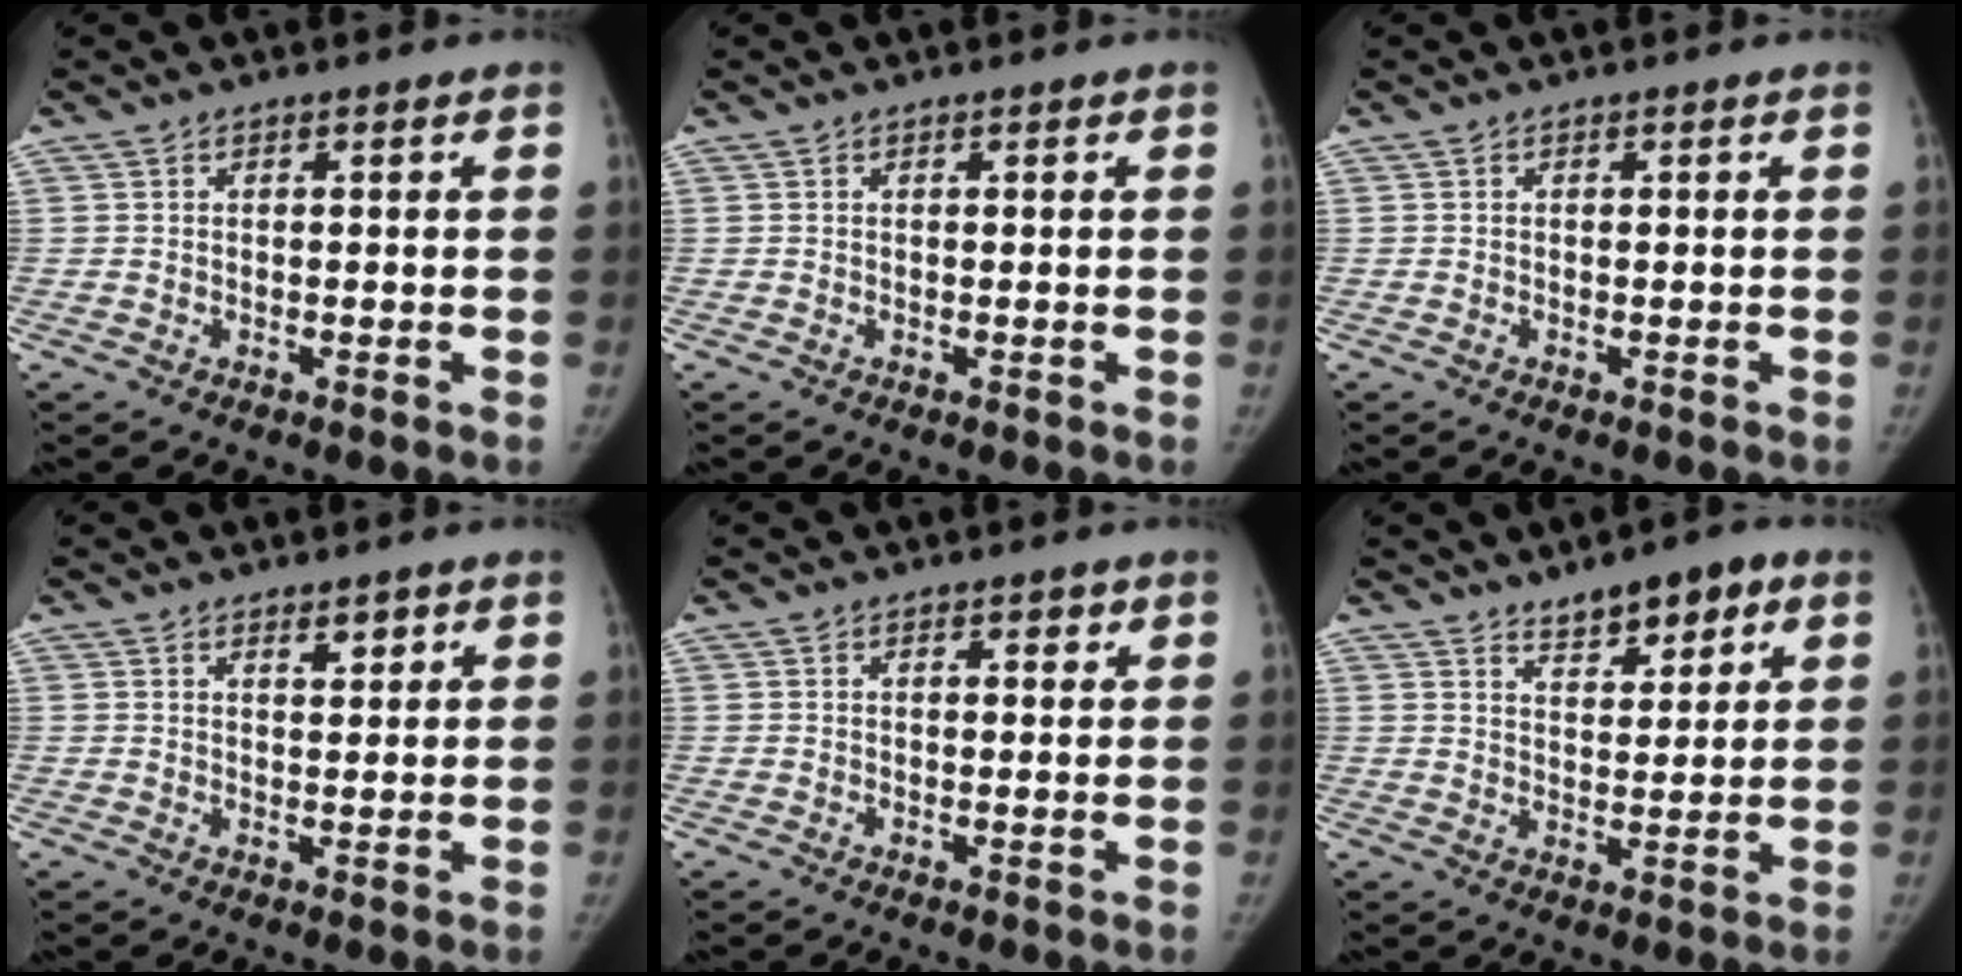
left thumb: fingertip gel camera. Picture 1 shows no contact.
{"total": 0.0}
{"total": 0.0}
{"total": 2.4, "force": [1.7, 1.0, 1.4], "torque": [-0.012, -0.012, 0.027]}
{"total": 1.5, "force": [1.0, 0.7, 0.9], "torque": [-0.004, -0.004, 0.012]}
{"total": 7.6, "force": [5.0, 3.1, 4.9], "torque": [-0.048, -0.025, 0.074]}